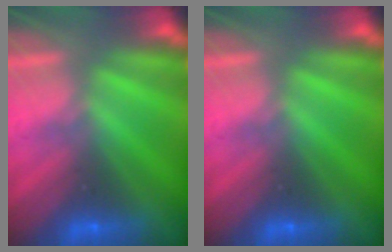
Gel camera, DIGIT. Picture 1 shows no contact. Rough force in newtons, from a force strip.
{"total": 0.0}